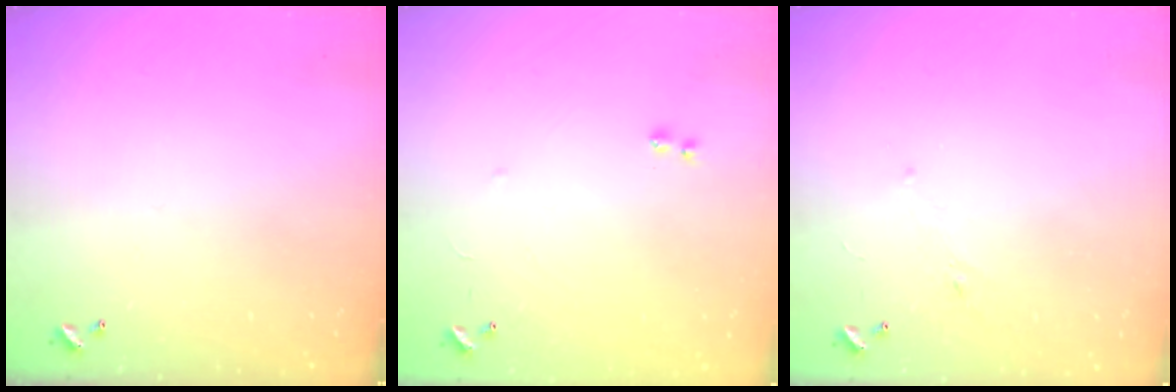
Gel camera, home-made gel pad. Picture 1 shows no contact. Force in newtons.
{"total": 7.4, "press": 7.3, "slide": 0.6}
{"total": 0.7, "press": 0.2, "slide": 0.6}